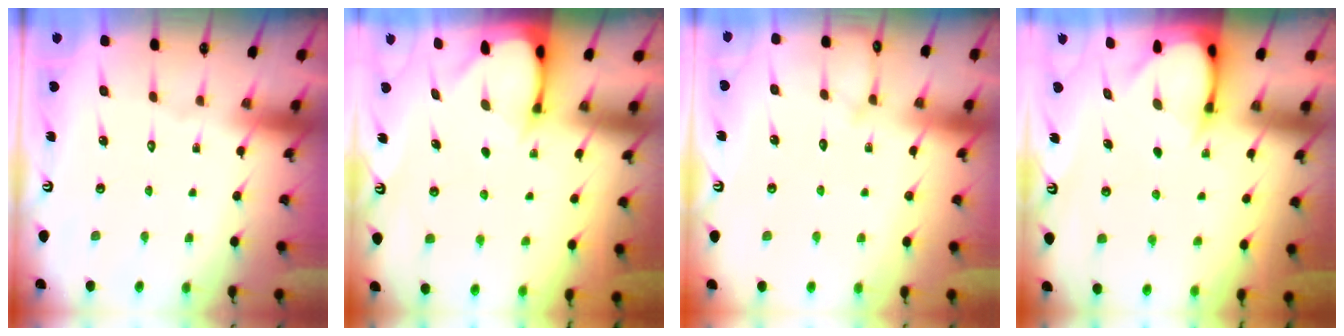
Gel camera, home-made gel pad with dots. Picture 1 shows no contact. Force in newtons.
{"total": 2.6, "press": 2.6, "slide": 0.3}
{"total": 4.6, "press": 4.6, "slide": 0.5}
{"total": 3.6, "press": 3.6, "slide": 0.3}